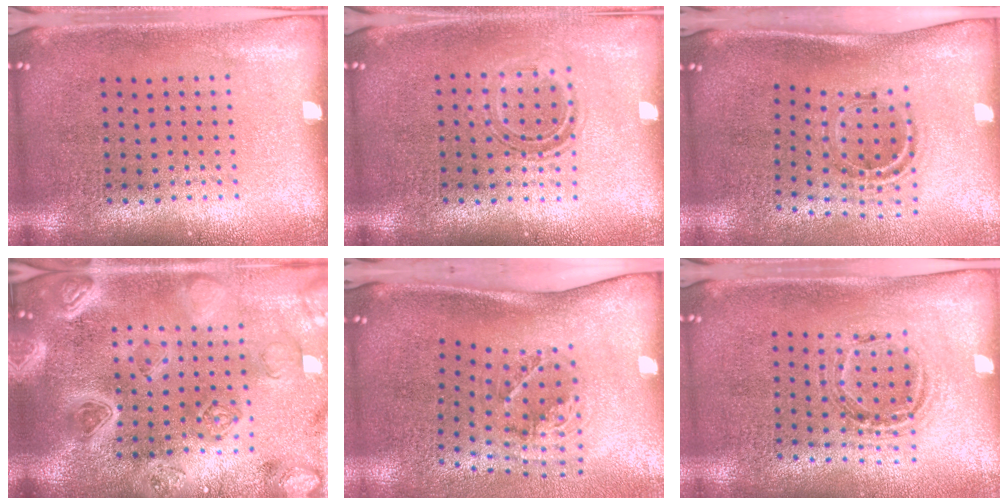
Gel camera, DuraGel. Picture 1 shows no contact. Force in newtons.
{"total": 1.1, "press": 0.9, "slide": 0.7}
{"total": 1.1, "press": 1.0, "slide": 0.5}
{"total": 4.9, "press": 4.2, "slide": 2.5}
{"total": 2.1, "press": 1.3, "slide": 1.6}
{"total": 1.0, "press": 1.0, "slide": 0.1}